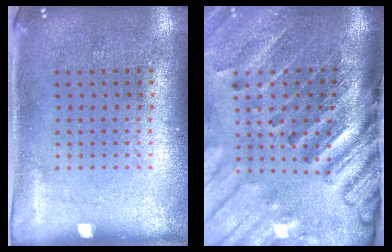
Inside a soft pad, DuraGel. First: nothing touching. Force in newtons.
{"total": 4.4, "press": 3.2, "slide": 3.0}